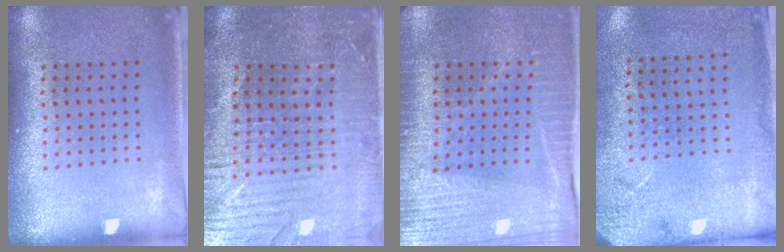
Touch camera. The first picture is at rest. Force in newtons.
{"total": 3.3, "press": 3.2, "slide": 0.7}
{"total": 3.6, "press": 3.4, "slide": 1.1}
{"total": 2.7, "press": 2.2, "slide": 1.6}